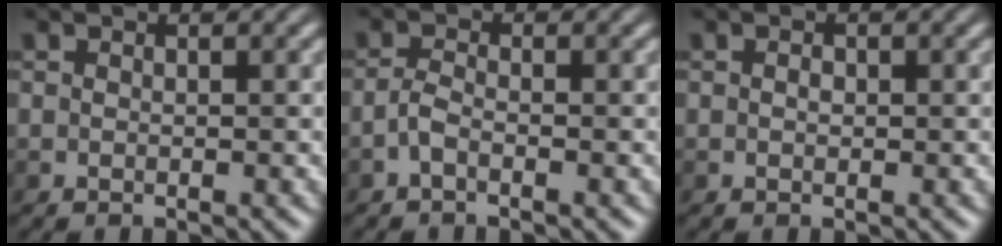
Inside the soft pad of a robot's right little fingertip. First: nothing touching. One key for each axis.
{"total": 1.3, "fx": -0.9, "fy": 0.4, "fz": 0.9, "tx": -0.021, "ty": 0.007, "tz": -0.021}
{"total": 1.3, "fx": 0.5, "fy": 1.0, "fz": 0.8, "tx": -0.004, "ty": 0.010, "tz": -0.006}